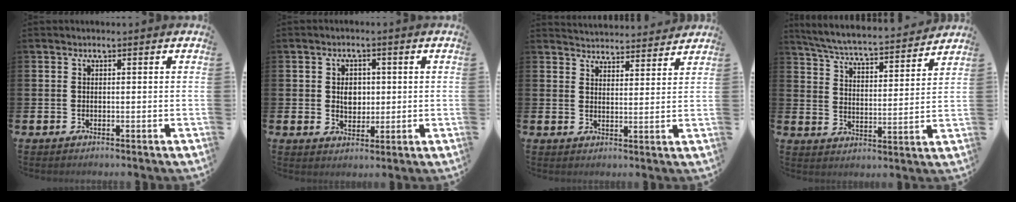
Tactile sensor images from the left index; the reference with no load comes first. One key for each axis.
{"total": 3.4, "fx": 0.6, "fy": 2.5, "fz": 2.1, "tx": -0.031, "ty": 0.006, "tz": 0.005}
{"total": 4.4, "fx": 4.4, "fy": 0.5, "fz": -0.4, "tx": -0.001, "ty": -0.032, "tz": 0.078}
{"total": 6.0, "fx": 5.7, "fy": 0.4, "fz": 1.5, "tx": -0.057, "ty": -0.048, "tz": 0.095}